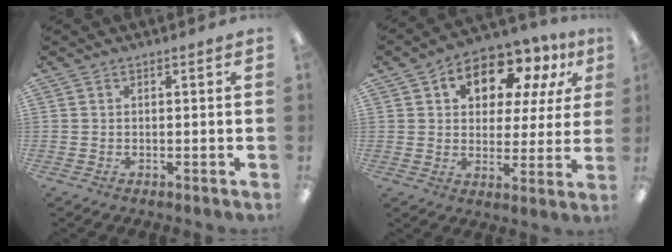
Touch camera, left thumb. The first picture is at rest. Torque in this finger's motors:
{"motor_torque": [0.34, 0.53, 0.25, -0.34, 0.10]}